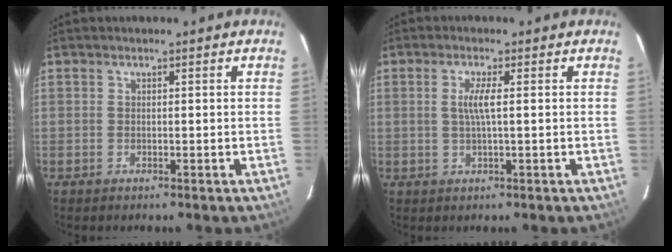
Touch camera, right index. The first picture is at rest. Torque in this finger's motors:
{"motor_torque": [0.40, 0.25, 0.24, 0.09]}